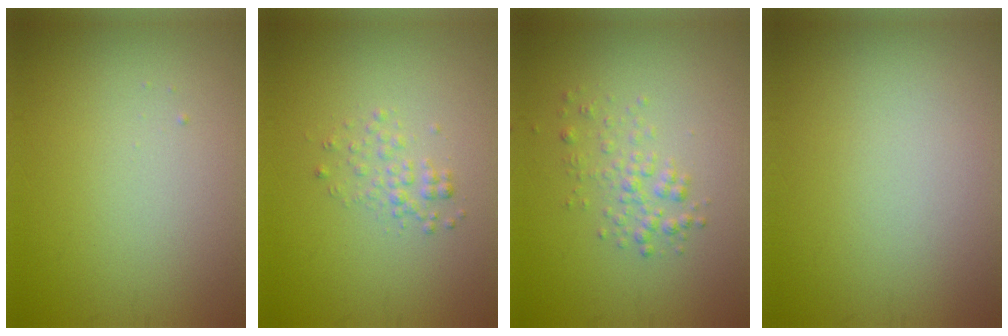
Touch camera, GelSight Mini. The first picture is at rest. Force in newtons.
{"total": 1.4, "press": 1.4, "slide": 0.1}
{"total": 1.8, "press": 1.8, "slide": 0.1}
{"total": 0.0}